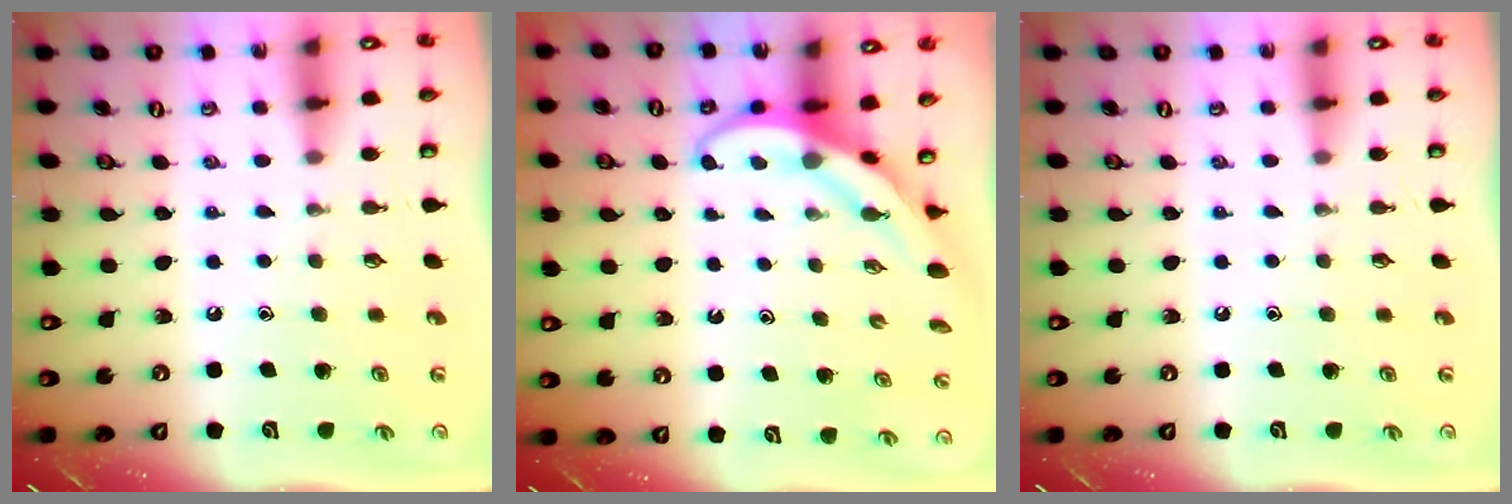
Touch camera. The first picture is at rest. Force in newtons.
{"total": 4.0, "press": 4.0, "slide": 0.4}
{"total": 0.0}